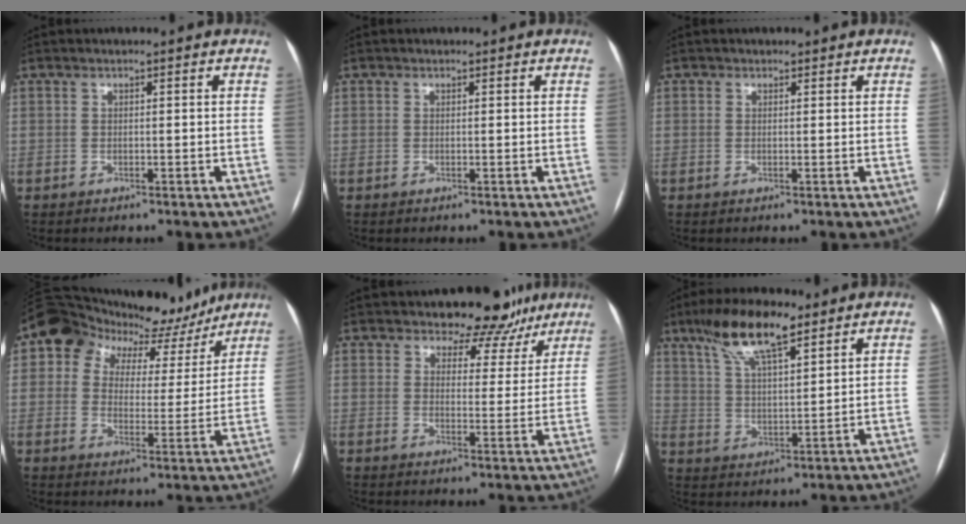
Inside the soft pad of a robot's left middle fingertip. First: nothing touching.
{"total": 0.0}
{"total": 0.6, "force": [0.4, 0.5, 0.0], "torque": [0.001, -0.001, 0.003]}
{"total": 12.8, "force": [9.4, 6.8, 5.2], "torque": [-0.073, 0.033, 0.126]}
{"total": 9.2, "force": [7.7, 4.8, 1.5], "torque": [0.010, -0.005, 0.080]}
{"total": 11.2, "force": [7.6, 2.6, 7.8], "torque": [-0.152, 0.017, 0.141]}